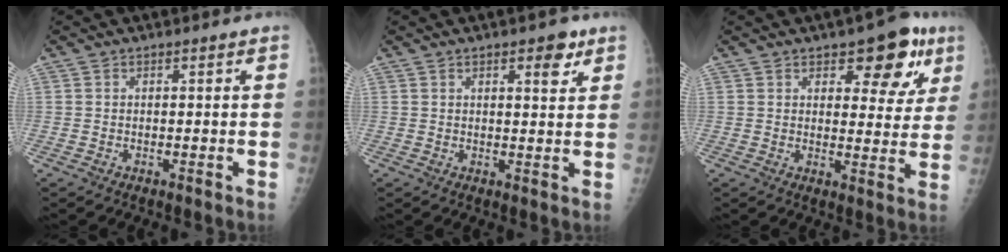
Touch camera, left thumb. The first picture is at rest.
{"total": 3.9, "force": [2.3, 1.6, 2.8], "torque": [-0.022, -0.011, 0.028]}
{"total": 10.6, "force": [5.7, 5.2, 7.2], "torque": [-0.042, -0.022, 0.071]}